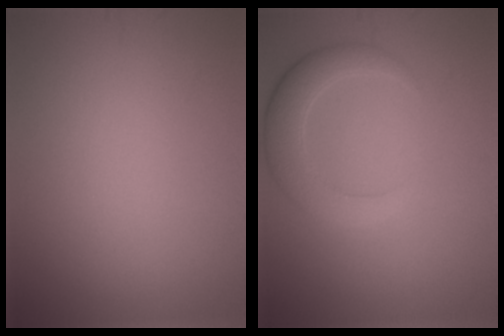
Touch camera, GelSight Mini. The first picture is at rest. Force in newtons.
{"total": 4.0, "press": 3.9, "slide": 0.4}